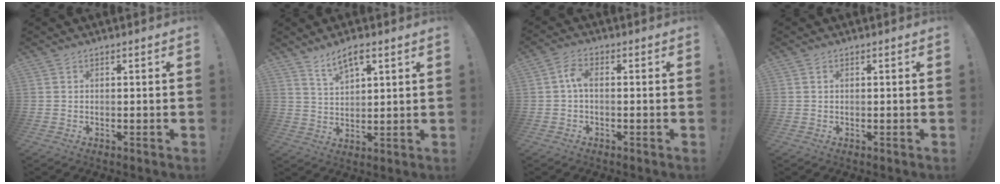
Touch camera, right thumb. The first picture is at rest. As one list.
[{"total": 6.1, "force": [4.4, 2.0, 3.8], "torque": [-0.073, -0.016, 0.079]}, {"total": 3.9, "force": [-0.2, 1.8, 3.4], "torque": [-0.078, 0.011, -0.003]}, {"total": 0.0}]